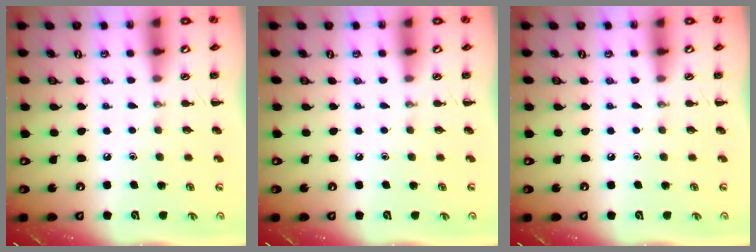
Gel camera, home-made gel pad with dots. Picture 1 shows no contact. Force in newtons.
{"total": 0.0}
{"total": 0.0}